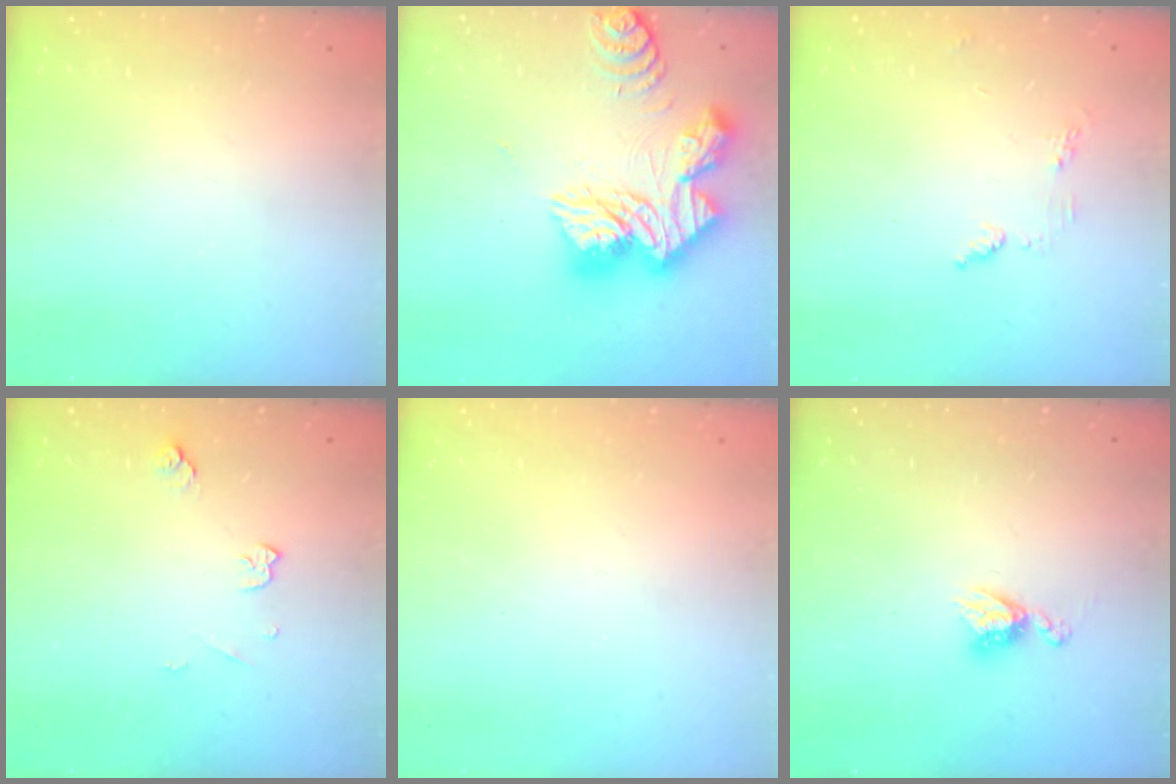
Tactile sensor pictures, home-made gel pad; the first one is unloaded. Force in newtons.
{"total": 19.9, "press": 19.8, "slide": 1.7}
{"total": 5.3, "press": 5.2, "slide": 0.6}
{"total": 4.8, "press": 4.7, "slide": 0.7}
{"total": 0.0}
{"total": 5.3, "press": 5.3, "slide": 0.5}